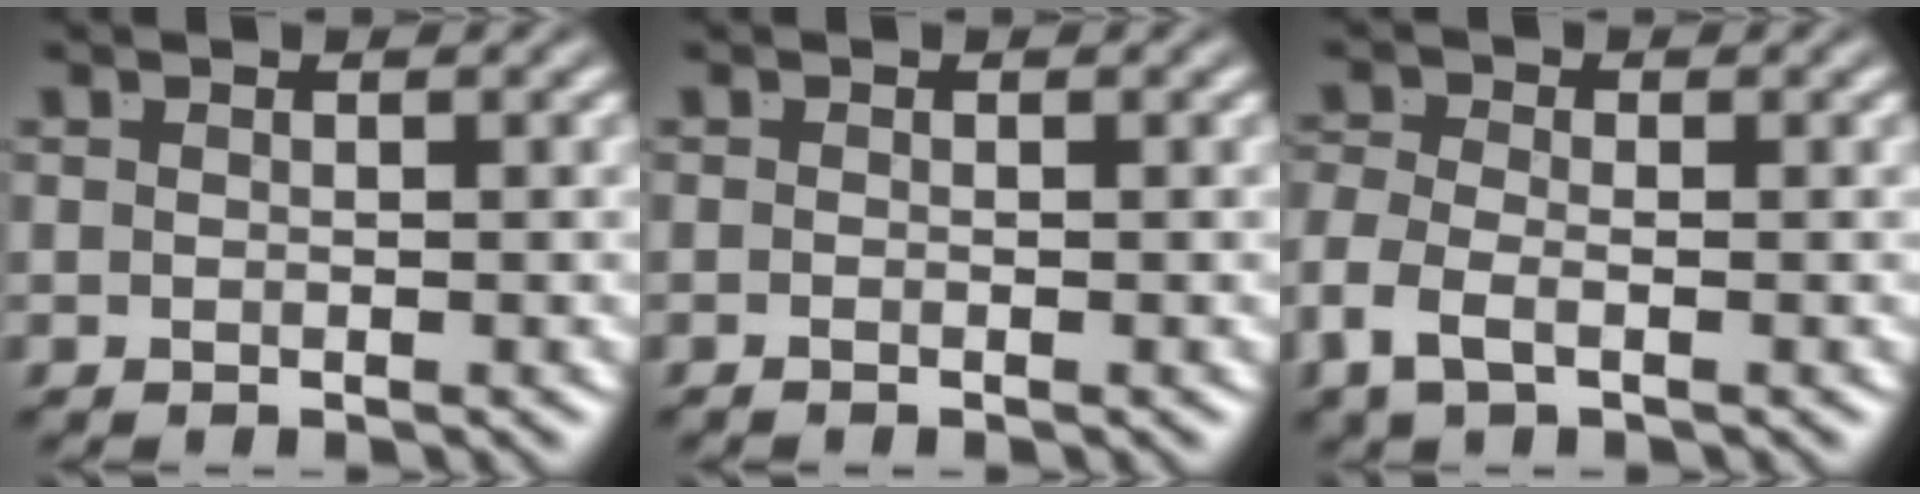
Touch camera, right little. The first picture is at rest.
{"total": 0.7, "force": [-0.5, -0.5, 0.1], "torque": [0.003, -0.003, -0.008]}
{"total": 2.8, "force": [-1.6, 1.2, 1.9], "torque": [-0.055, -0.022, -0.018]}